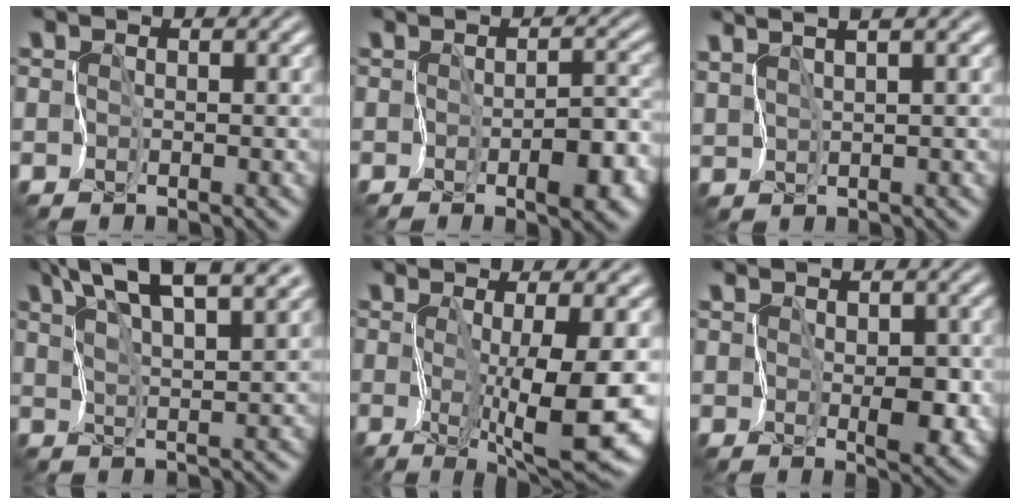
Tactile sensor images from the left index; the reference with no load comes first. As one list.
[{"total": 4.3, "force": [-2.0, 1.8, 3.4], "torque": [-0.041, 0.002, -0.028]}, {"total": 4.6, "force": [3.6, 0.6, 2.8], "torque": [-0.054, 0.025, 0.051]}, {"total": 9.9, "force": [7.0, 2.7, 6.4], "torque": [-0.123, 0.027, 0.100]}, {"total": 8.9, "force": [-1.0, 1.1, 8.8], "torque": [-0.149, -0.010, -0.013]}, {"total": 3.7, "force": [0.5, 2.0, 3.1], "torque": [-0.051, -0.011, 0.015]}]